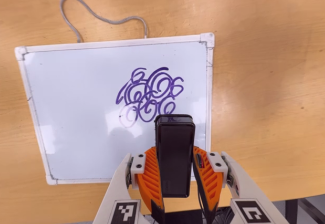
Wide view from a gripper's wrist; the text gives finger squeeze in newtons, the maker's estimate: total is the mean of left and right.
{"total": 6.2, "left": 4.2, "right": 8.2}